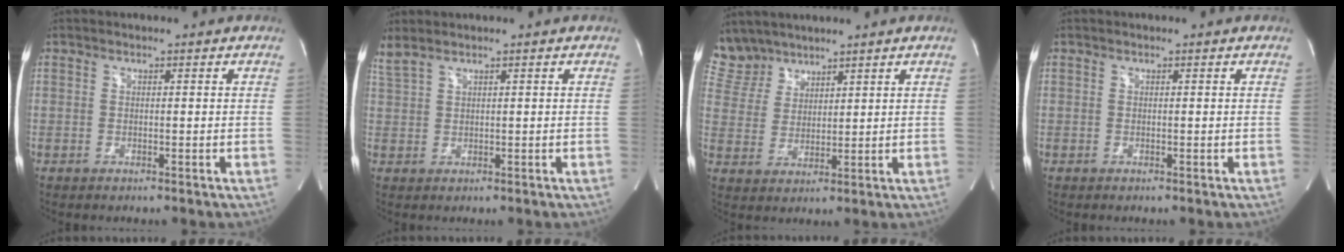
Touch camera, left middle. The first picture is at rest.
{"total": 2.3, "force": [2.1, -0.1, 1.1], "torque": [-0.039, 0.020, 0.053]}
{"total": 5.8, "force": [5.4, 2.3, -0.1], "torque": [-0.008, 0.008, 0.124]}
{"total": 0.0}